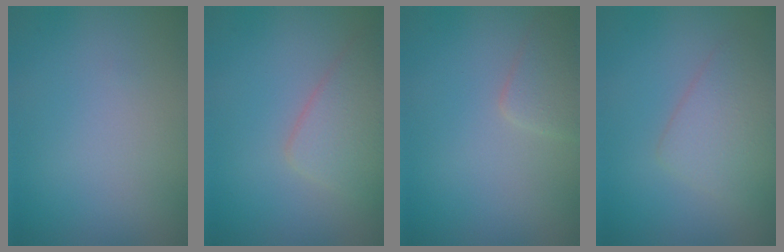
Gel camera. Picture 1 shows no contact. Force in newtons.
{"total": 3.2, "press": 3.2, "slide": 0.1}
{"total": 1.9, "press": 1.9, "slide": 0.0}
{"total": 2.9, "press": 2.9, "slide": 0.0}